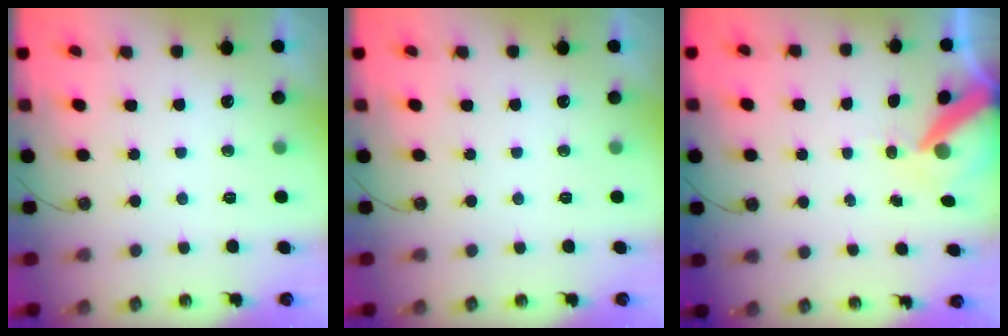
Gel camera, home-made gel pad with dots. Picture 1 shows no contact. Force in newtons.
{"total": 0.0}
{"total": 9.4, "press": 9.3, "slide": 1.5}